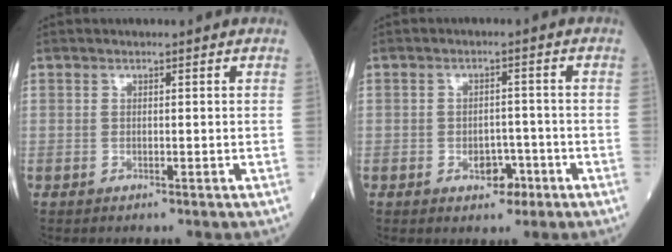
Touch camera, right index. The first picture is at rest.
{"total": 3.4, "force": [-1.7, 2.1, 2.1], "torque": [-0.025, 0.005, -0.020]}